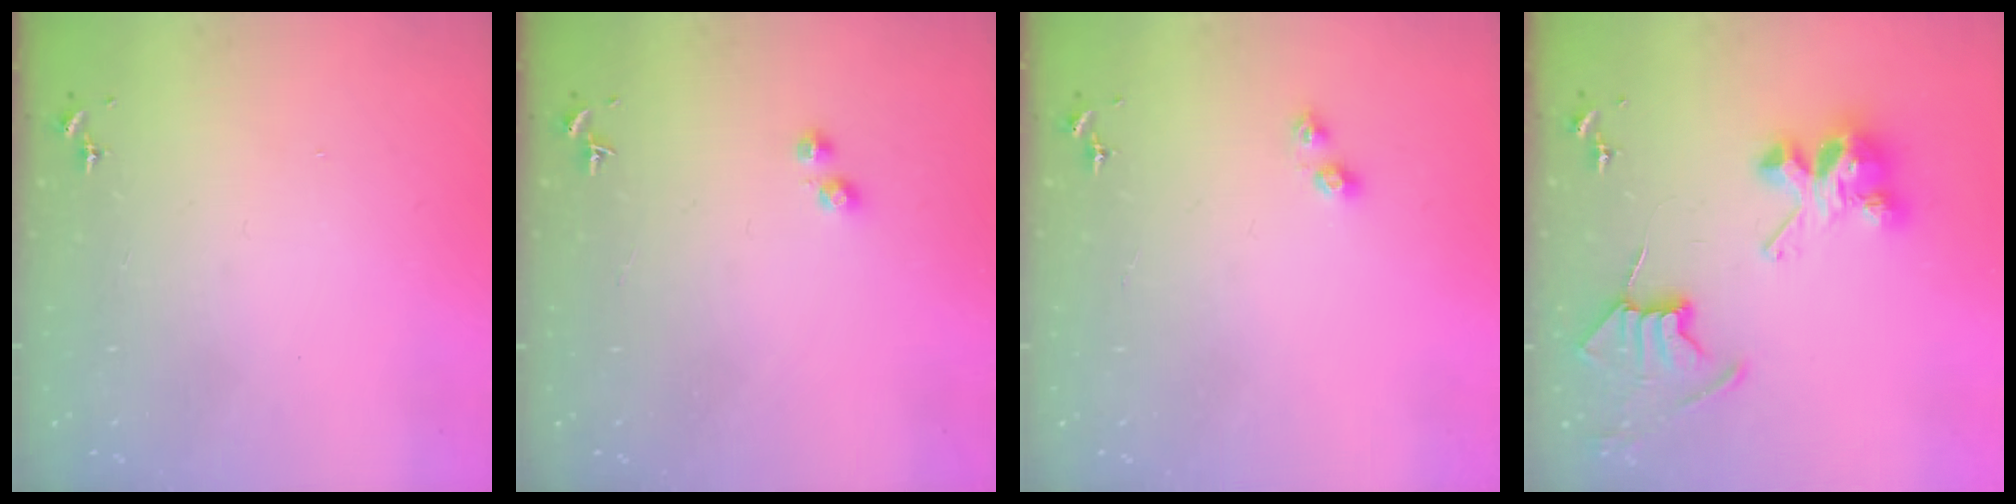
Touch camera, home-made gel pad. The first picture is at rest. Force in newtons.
{"total": 2.8, "press": 2.7, "slide": 0.7}
{"total": 3.4, "press": 3.4, "slide": 0.4}
{"total": 9.7, "press": 9.7, "slide": 0.6}